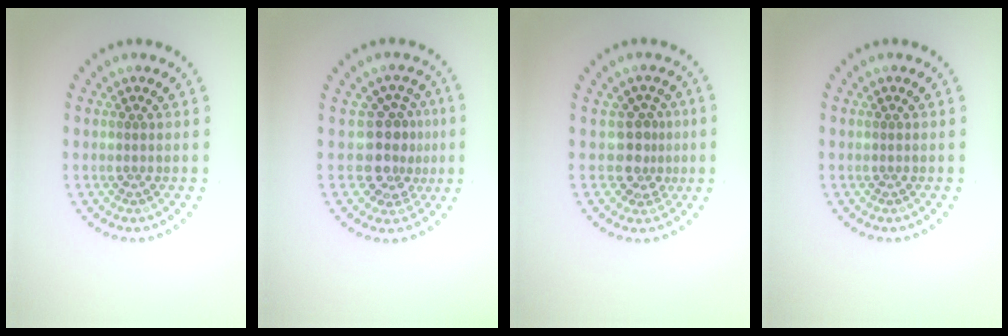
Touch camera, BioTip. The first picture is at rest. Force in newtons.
{"total": 3.6, "press": 3.0, "slide": 2.1}
{"total": 2.6, "press": 1.9, "slide": 1.8}
{"total": 0.0}